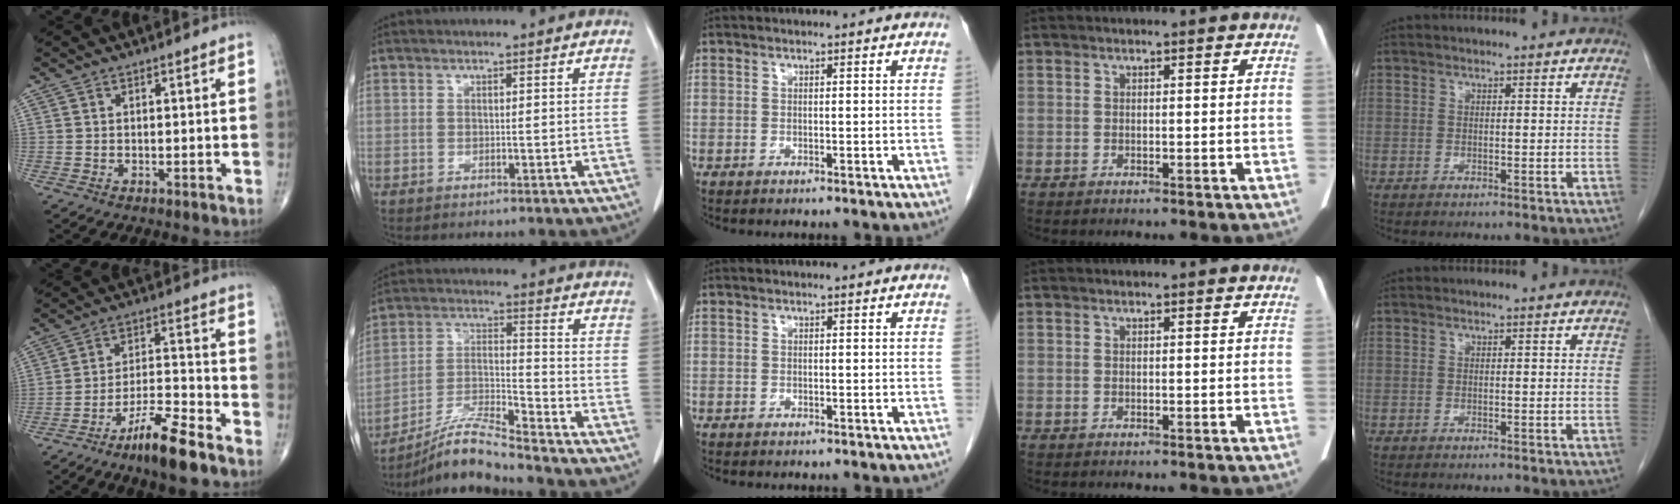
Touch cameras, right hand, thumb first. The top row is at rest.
{"thumb": {"total": 11.0, "force": [-7.8, 1.7, 7.5], "torque": [-0.136, 0.056, -0.140]}, "index": {"total": 9.9, "force": [-9.0, -1.2, 3.9], "torque": [-0.080, -0.003, -0.166]}}